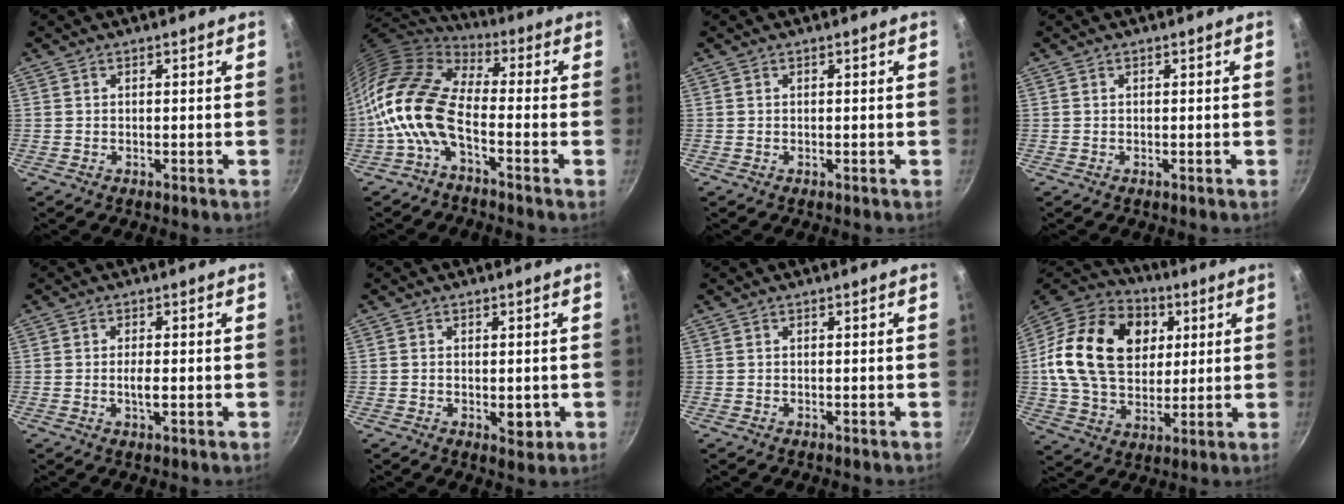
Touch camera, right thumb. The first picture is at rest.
{"total": 12.9, "force": [-3.6, 6.2, 10.7], "torque": [-0.201, 0.029, -0.091]}
{"total": 0.0}
{"total": 0.0}
{"total": 2.6, "force": [-0.3, 0.8, 2.4], "torque": [-0.049, -0.002, -0.009]}
{"total": 3.7, "force": [-0.6, 2.0, 3.0], "torque": [-0.040, -0.007, -0.006]}
{"total": 0.0}
{"total": 24.5, "force": [5.3, 17.8, 16.0], "torque": [-0.262, 0.010, 0.088]}